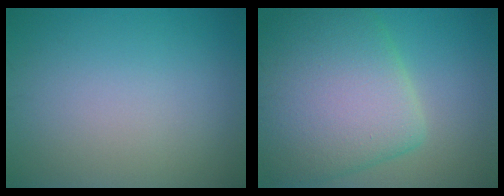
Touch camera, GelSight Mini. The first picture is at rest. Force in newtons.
{"total": 10.8, "press": 10.8, "slide": 0.4}